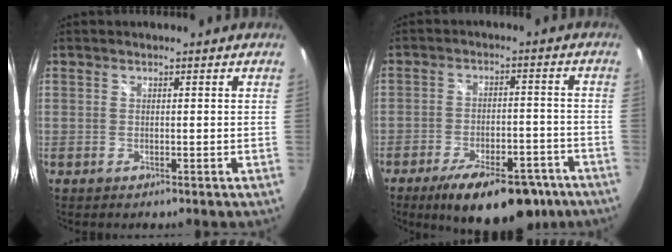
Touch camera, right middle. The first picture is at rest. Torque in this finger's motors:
{"motor_torque": [1.37, -0.77, 0.79, 0.21]}